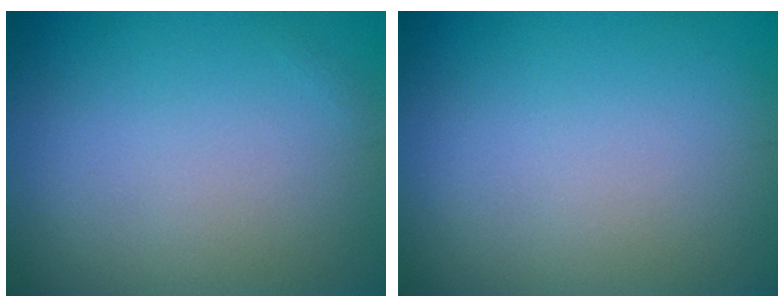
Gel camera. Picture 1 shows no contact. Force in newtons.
{"total": 0.0}